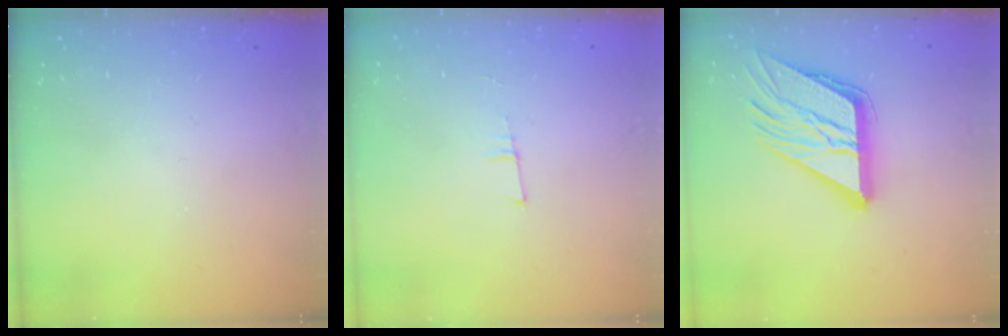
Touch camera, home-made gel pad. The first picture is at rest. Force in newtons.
{"total": 5.6, "press": 4.7, "slide": 2.9}
{"total": 18.0, "press": 17.9, "slide": 2.5}